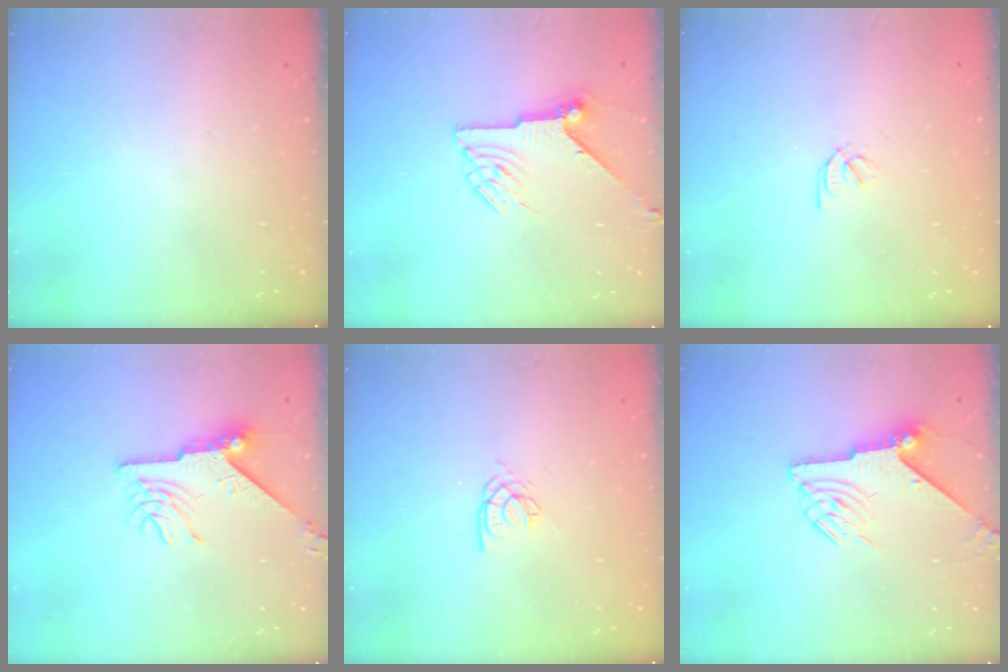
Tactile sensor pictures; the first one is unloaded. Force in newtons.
{"total": 7.7, "press": 7.7, "slide": 0.2}
{"total": 2.0, "press": 2.0, "slide": 0.3}
{"total": 9.3, "press": 9.3, "slide": 0.4}
{"total": 4.5, "press": 4.5, "slide": 0.3}
{"total": 7.4, "press": 7.4, "slide": 0.2}